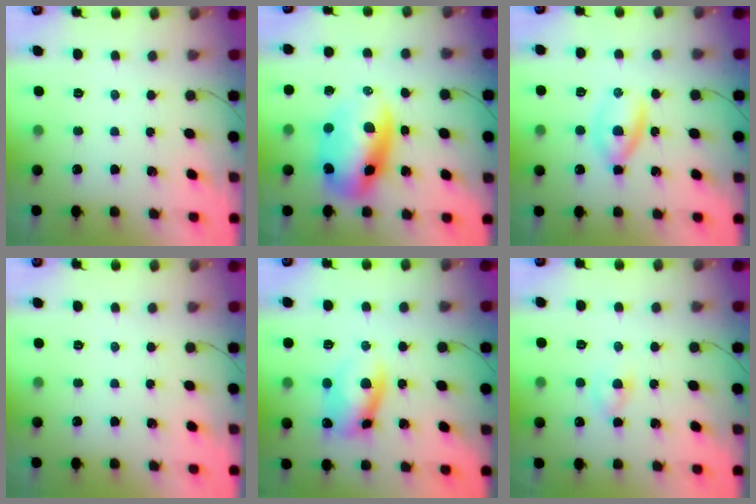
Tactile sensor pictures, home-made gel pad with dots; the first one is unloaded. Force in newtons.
{"total": 12.3, "press": 12.0, "slide": 2.9}
{"total": 3.0, "press": 2.9, "slide": 0.9}
{"total": 0.0}
{"total": 9.4, "press": 9.4, "slide": 0.8}
{"total": 2.4, "press": 2.2, "slide": 1.0}